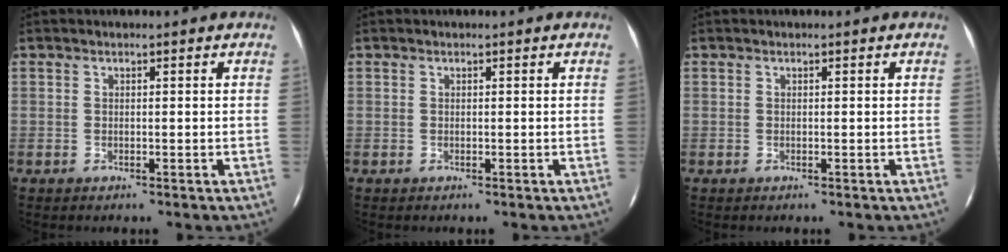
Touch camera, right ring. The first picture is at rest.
{"total": 0.0}
{"total": 0.0}